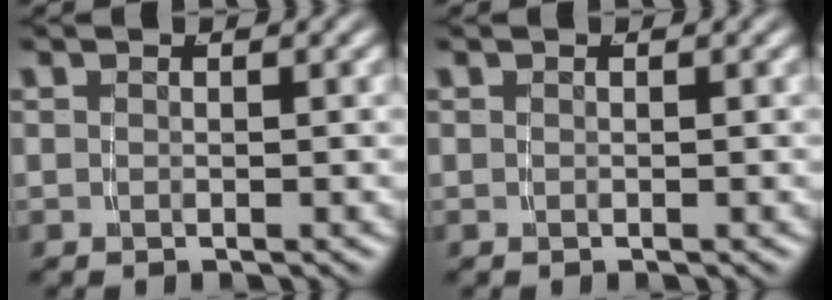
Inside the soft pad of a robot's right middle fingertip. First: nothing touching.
{"total": 0.0}